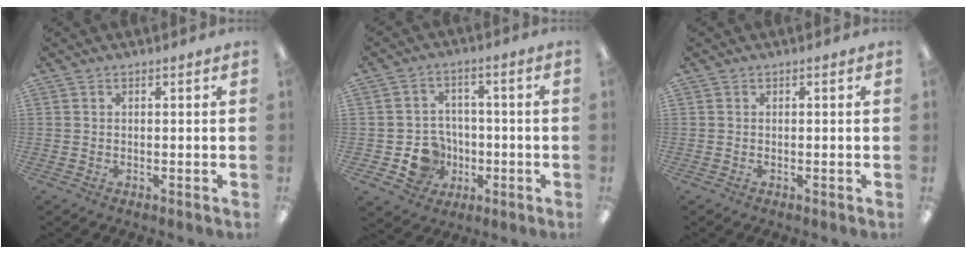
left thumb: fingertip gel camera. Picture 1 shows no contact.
{"total": 9.1, "force": [-2.7, 8.1, 3.2], "torque": [-0.078, 0.022, -0.041]}
{"total": 0.0}